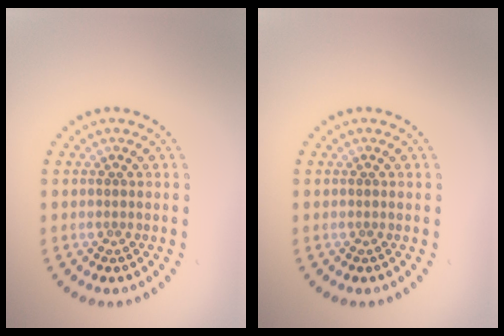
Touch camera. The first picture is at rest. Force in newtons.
{"total": 0.0}